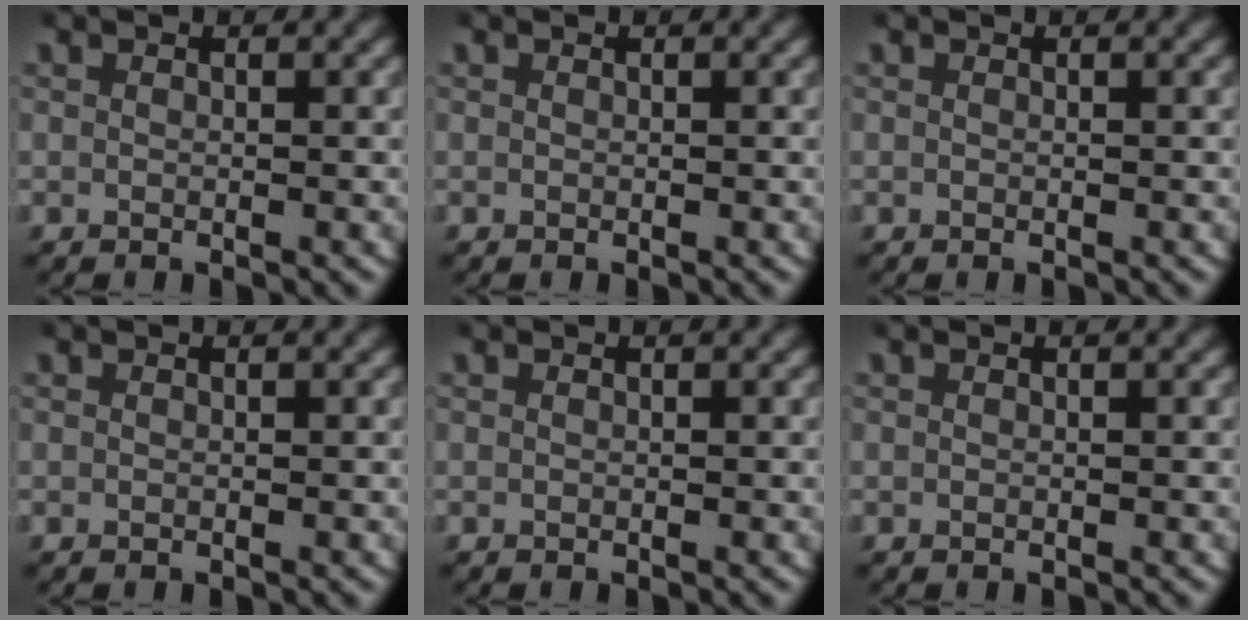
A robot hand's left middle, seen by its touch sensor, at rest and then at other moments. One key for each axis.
{"total": 0.0}
{"total": 0.0}
{"total": 0.0}
{"total": 0.0}
{"total": 0.0}